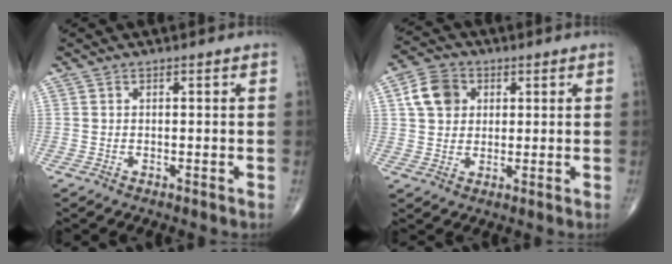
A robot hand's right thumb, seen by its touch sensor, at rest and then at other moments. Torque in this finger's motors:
{"motor_torque": [0.04, 0.06, 0.05, -0.03, 0.04]}